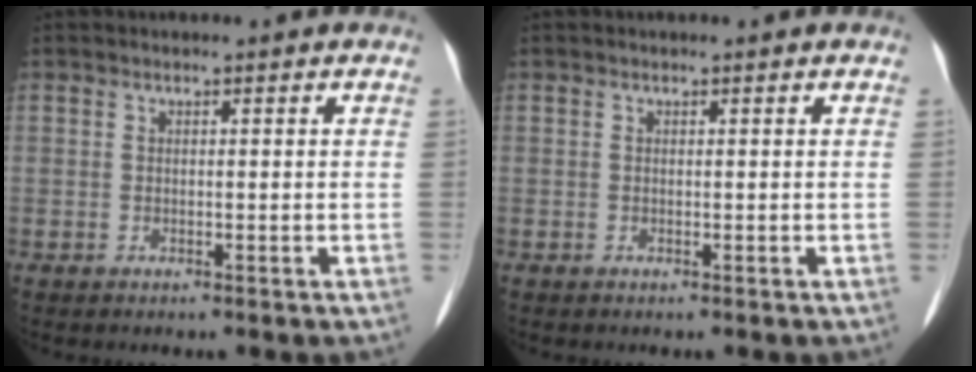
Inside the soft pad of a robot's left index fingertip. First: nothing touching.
{"total": 0.0}